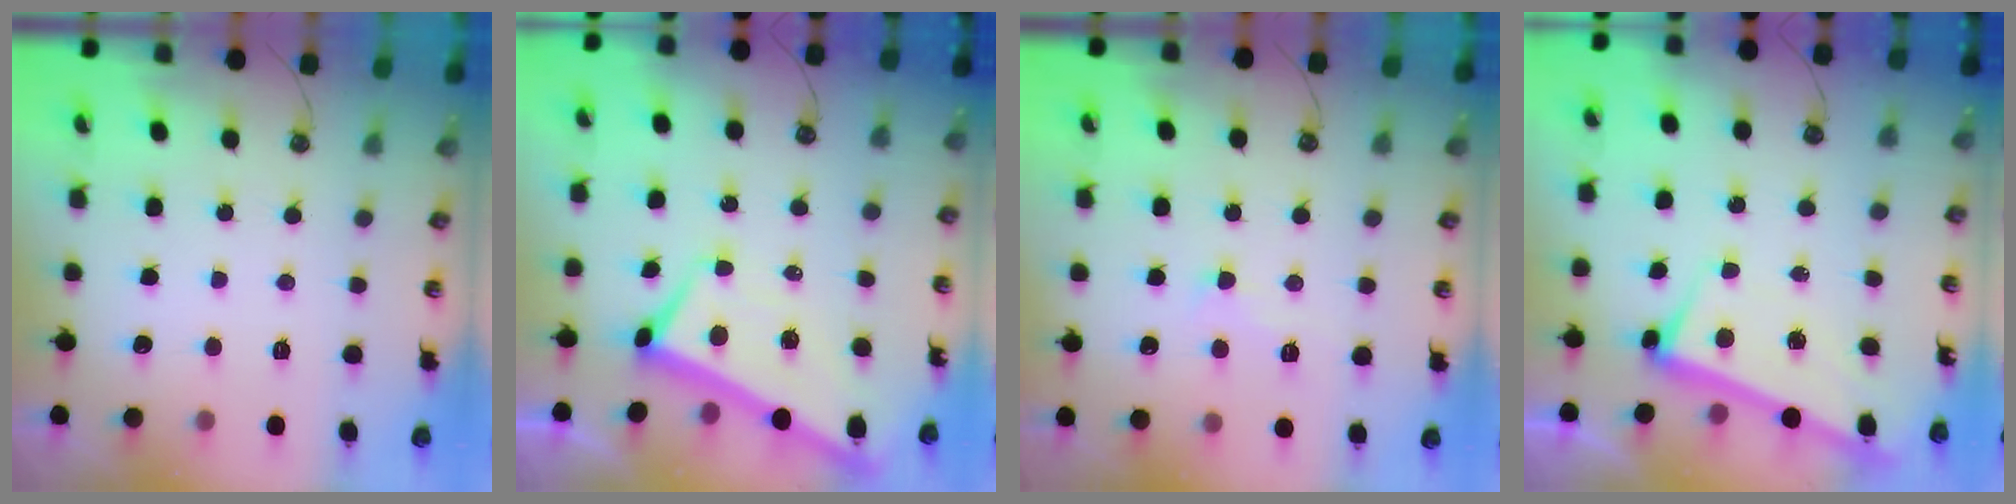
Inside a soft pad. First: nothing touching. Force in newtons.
{"total": 4.1, "press": 4.0, "slide": 0.7}
{"total": 1.6, "press": 1.4, "slide": 0.7}
{"total": 2.8, "press": 2.7, "slide": 0.7}